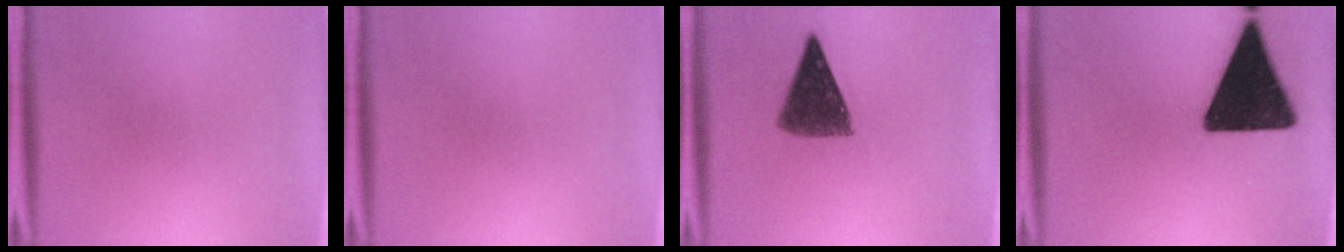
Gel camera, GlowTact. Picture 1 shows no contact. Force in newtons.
{"total": 0.0}
{"total": 9.5}
{"total": 18.7}